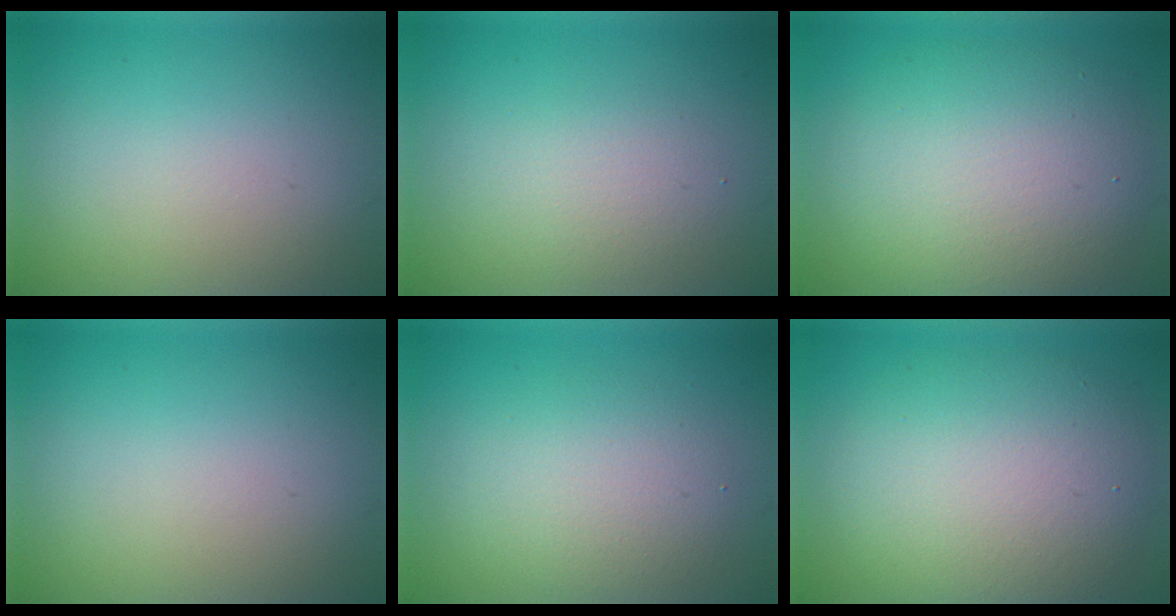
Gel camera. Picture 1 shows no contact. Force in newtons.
{"total": 2.1, "press": 2.0, "slide": 0.1}
{"total": 8.6, "press": 8.5, "slide": 0.9}
{"total": 0.0}
{"total": 3.7, "press": 3.7, "slide": 0.4}
{"total": 8.4, "press": 8.3, "slide": 0.8}